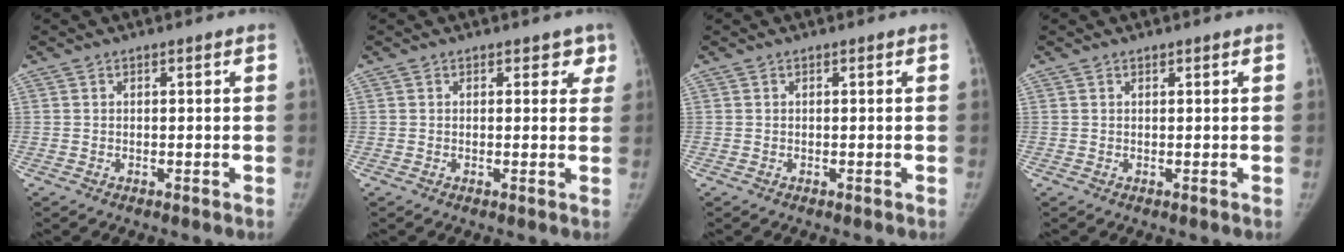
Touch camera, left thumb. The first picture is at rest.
{"total": 2.5, "force": [1.6, 1.7, 1.0], "torque": [0.024, -0.005, 0.011]}
{"total": 0.0}
{"total": 0.0}